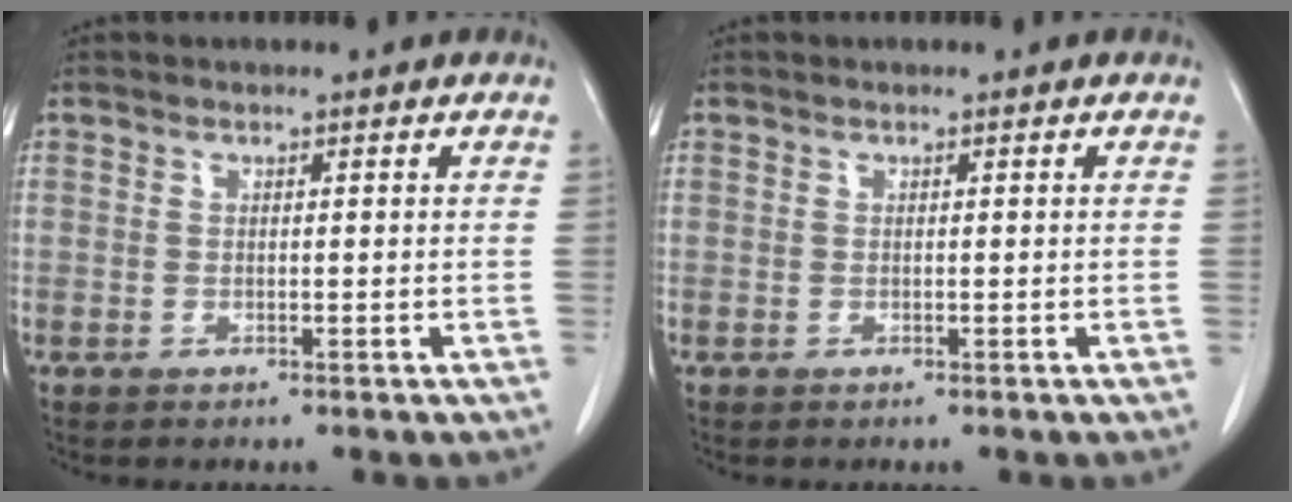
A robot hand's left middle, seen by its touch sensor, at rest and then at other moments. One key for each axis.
{"total": 0.0}